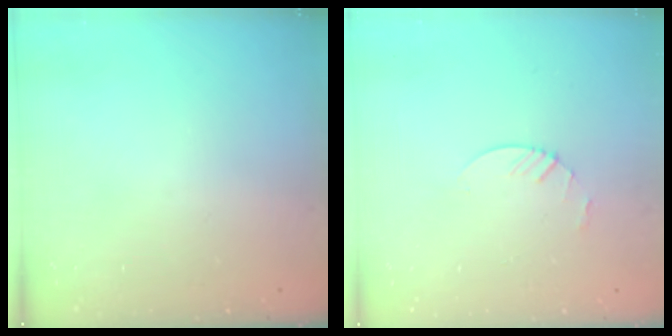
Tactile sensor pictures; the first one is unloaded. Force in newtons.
{"total": 3.0, "press": 3.0, "slide": 0.3}